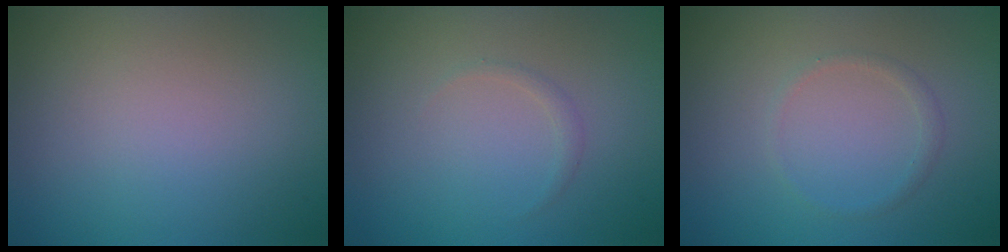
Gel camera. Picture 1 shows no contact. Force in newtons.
{"total": 0.6, "press": 0.6, "slide": 0.0}
{"total": 0.9, "press": 0.9, "slide": 0.1}